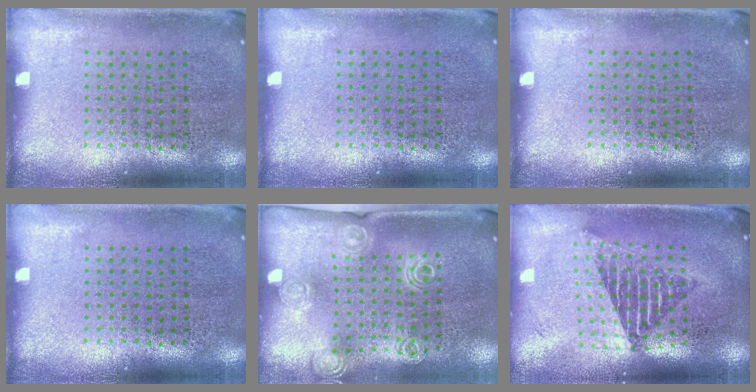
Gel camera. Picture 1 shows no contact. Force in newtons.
{"total": 0.0}
{"total": 0.0}
{"total": 0.0}
{"total": 1.4, "press": 1.4, "slide": 0.4}
{"total": 1.8, "press": 1.5, "slide": 1.1}